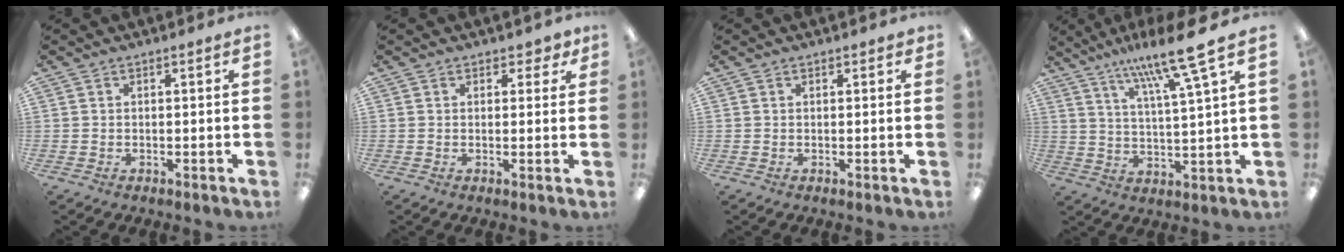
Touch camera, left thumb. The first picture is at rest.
{"total": 2.4, "force": [1.6, 1.7, 0.8], "torque": [-0.002, -0.001, 0.025]}
{"total": 0.7, "force": [0.5, 0.5, 0.0], "torque": [0.006, -0.002, 0.007]}
{"total": 13.2, "force": [9.6, 0.6, 9.1], "torque": [-0.159, -0.049, 0.152]}